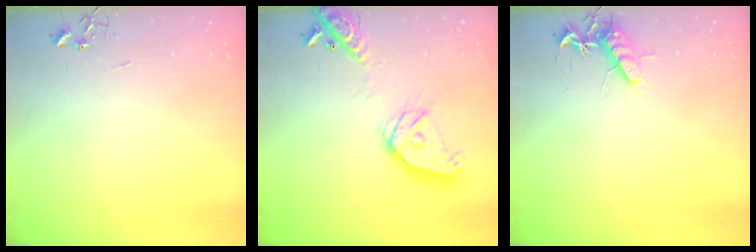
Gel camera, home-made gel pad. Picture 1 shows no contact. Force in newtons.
{"total": 18.8, "press": 18.6, "slide": 3.0}
{"total": 10.8, "press": 10.8, "slide": 0.4}